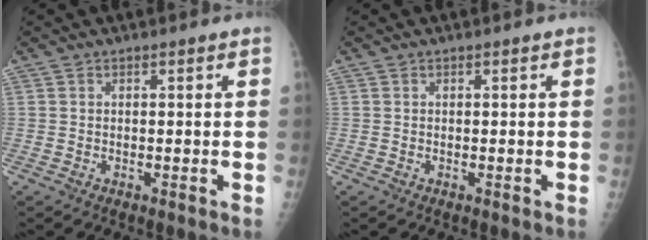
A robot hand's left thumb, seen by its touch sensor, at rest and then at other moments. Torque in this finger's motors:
{"motor_torque": [-0.02, 0.04, -0.11, -0.04, 0.00]}